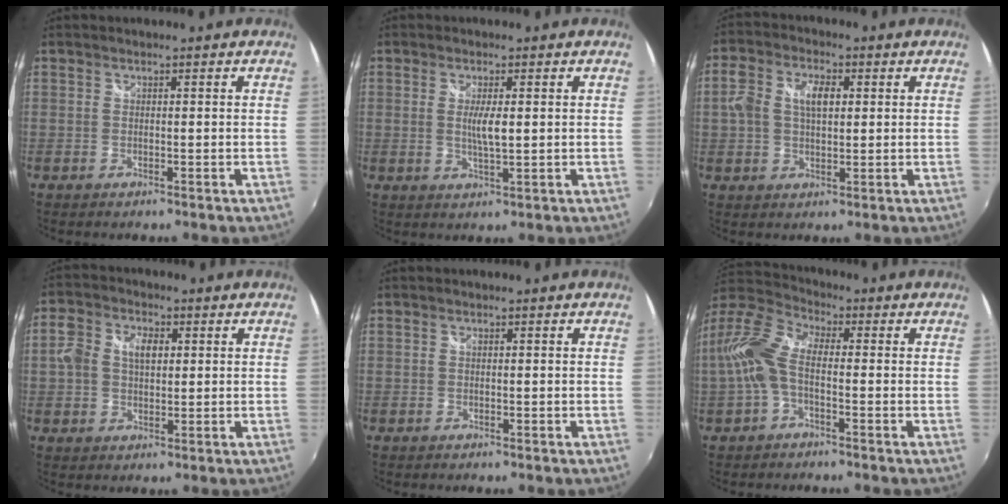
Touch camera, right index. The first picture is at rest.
{"total": 3.6, "force": [0.4, 0.7, 3.5], "torque": [-0.065, -0.007, 0.006]}
{"total": 7.5, "force": [1.3, 4.5, 5.8], "torque": [-0.111, 0.021, 0.022]}
{"total": 6.6, "force": [1.0, 4.6, 4.6], "torque": [-0.087, 0.022, 0.017]}
{"total": 0.0}
{"total": 10.8, "force": [-1.6, 5.2, 9.4], "torque": [-0.207, 0.017, -0.039]}